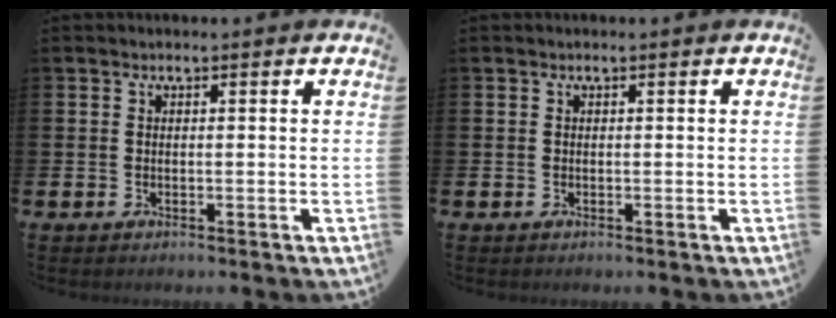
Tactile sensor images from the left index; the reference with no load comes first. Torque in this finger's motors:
{"motor_torque": [0.02, -0.02, 0.00, 0.00]}